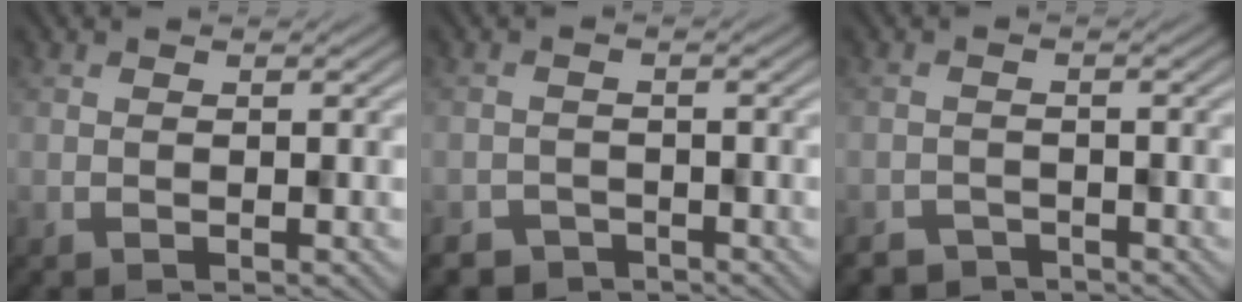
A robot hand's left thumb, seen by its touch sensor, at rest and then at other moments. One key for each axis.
{"total": 2.8, "fx": -2.5, "fy": 1.2, "fz": -0.3, "tx": 0.010, "ty": -0.004, "tz": -0.038}
{"total": 2.7, "fx": -2.6, "fy": 0.9, "fz": -0.3, "tx": 0.009, "ty": -0.006, "tz": -0.042}